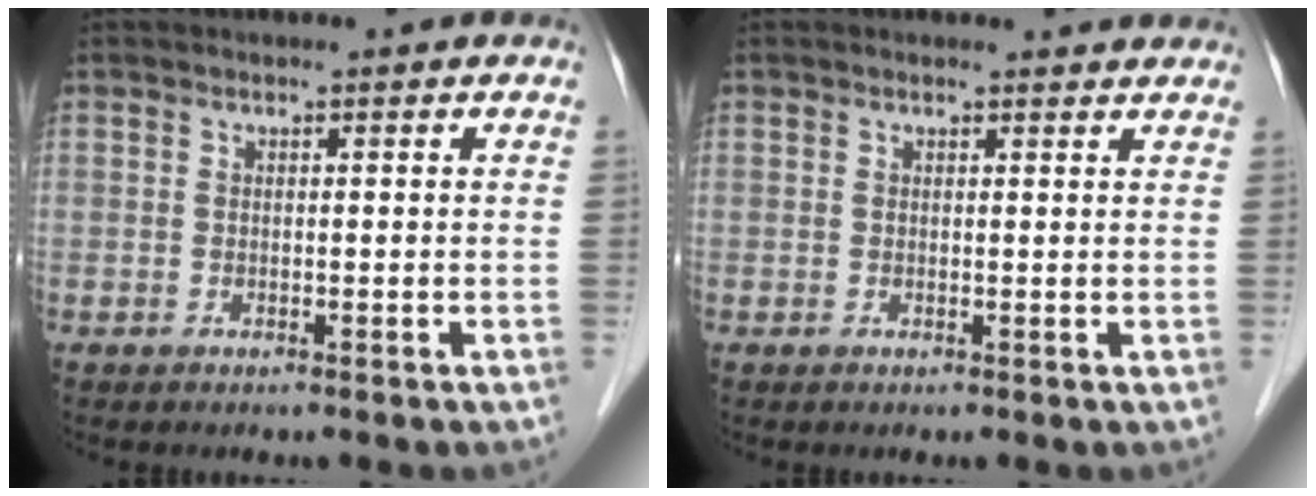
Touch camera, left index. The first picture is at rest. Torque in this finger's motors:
{"motor_torque": [0.75, -0.91, 0.01, -0.02]}